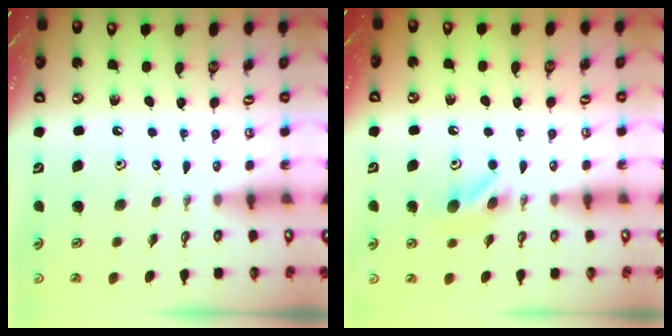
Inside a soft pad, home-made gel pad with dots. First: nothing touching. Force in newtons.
{"total": 5.7, "press": 5.5, "slide": 1.5}